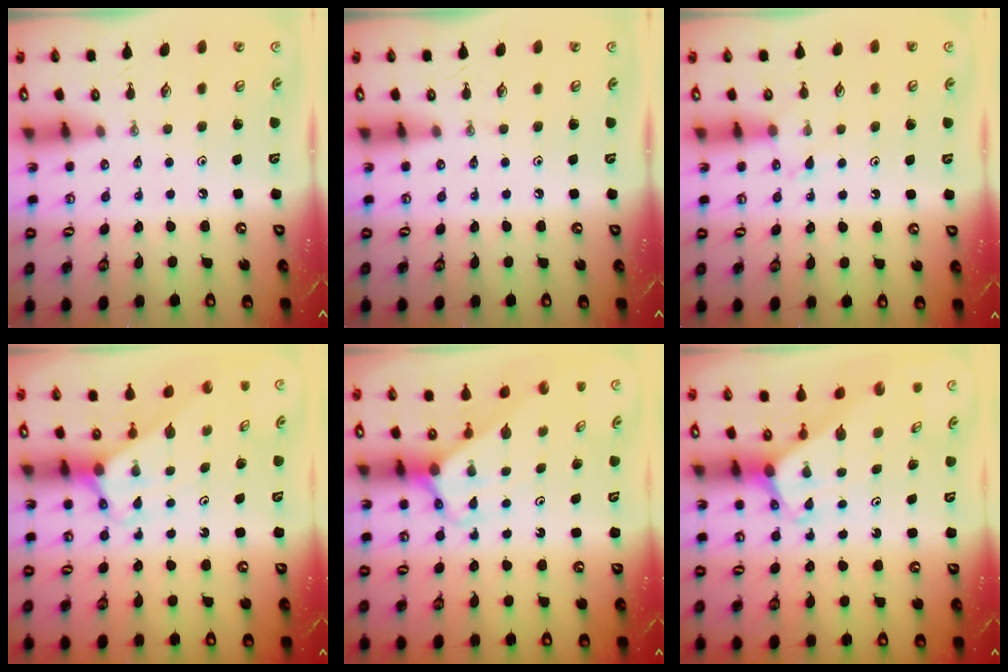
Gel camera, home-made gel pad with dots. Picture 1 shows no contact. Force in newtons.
{"total": 0.0}
{"total": 4.8, "press": 4.8, "slide": 0.5}
{"total": 2.5, "press": 2.4, "slide": 0.2}
{"total": 2.9, "press": 2.9, "slide": 0.2}
{"total": 1.9, "press": 1.9, "slide": 0.1}